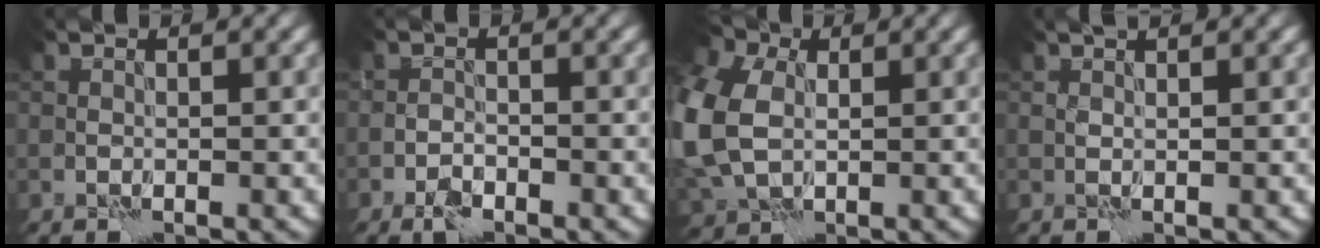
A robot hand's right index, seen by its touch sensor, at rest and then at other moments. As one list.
[{"total": 1.9, "force": [-1.4, 0.9, 1.0], "torque": [-0.021, 0.000, -0.030]}, {"total": 14.1, "force": [0.7, 10.8, 9.0], "torque": [-0.247, -0.001, -0.008]}, {"total": 1.1, "force": [0.8, 0.2, 0.7], "torque": [-0.016, 0.000, 0.011]}]